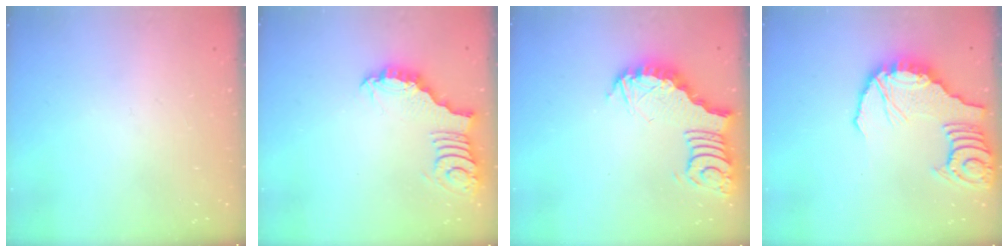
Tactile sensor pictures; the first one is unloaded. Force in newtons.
{"total": 2.4, "press": 2.4, "slide": 0.3}
{"total": 5.8, "press": 5.7, "slide": 0.8}
{"total": 15.5, "press": 15.3, "slide": 1.8}